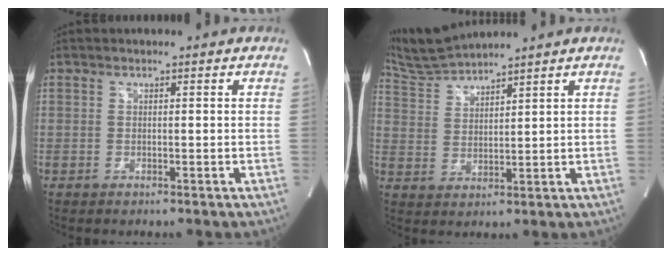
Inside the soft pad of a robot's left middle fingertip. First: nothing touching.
{"total": 6.4, "force": [6.3, -1.2, 0.8], "torque": [-0.032, 0.008, 0.135]}